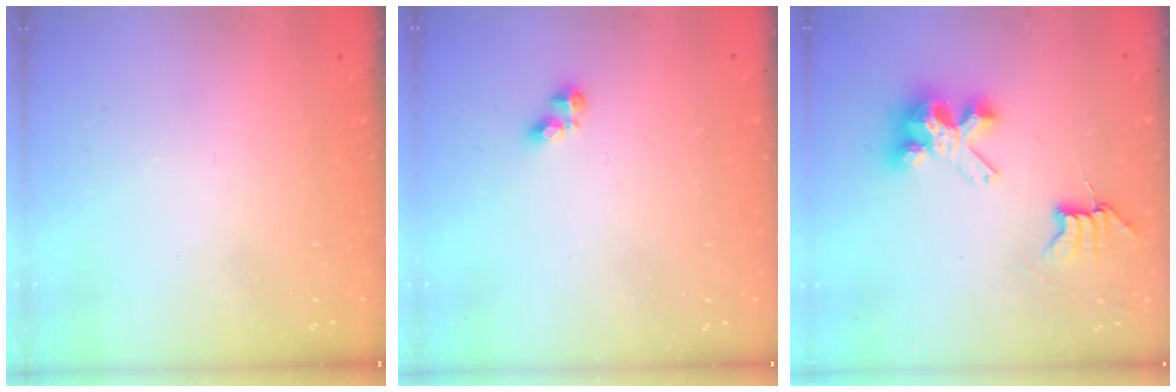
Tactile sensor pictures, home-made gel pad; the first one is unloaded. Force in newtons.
{"total": 3.5, "press": 3.4, "slide": 0.6}
{"total": 7.2, "press": 7.1, "slide": 0.6}